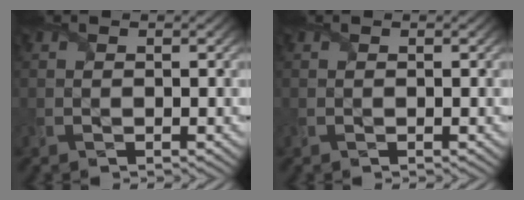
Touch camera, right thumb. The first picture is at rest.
{"total": 0.0}